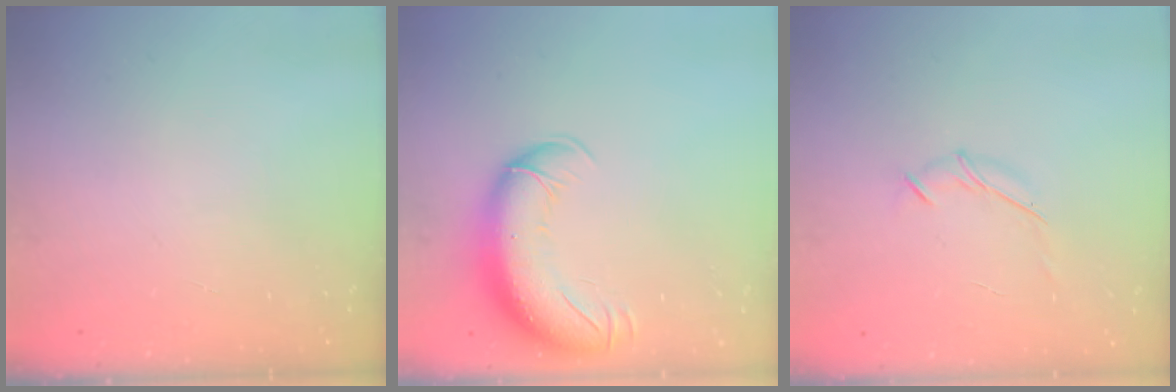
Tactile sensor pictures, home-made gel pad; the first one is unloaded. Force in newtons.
{"total": 13.6, "press": 13.1, "slide": 3.4}
{"total": 5.3, "press": 5.1, "slide": 1.1}